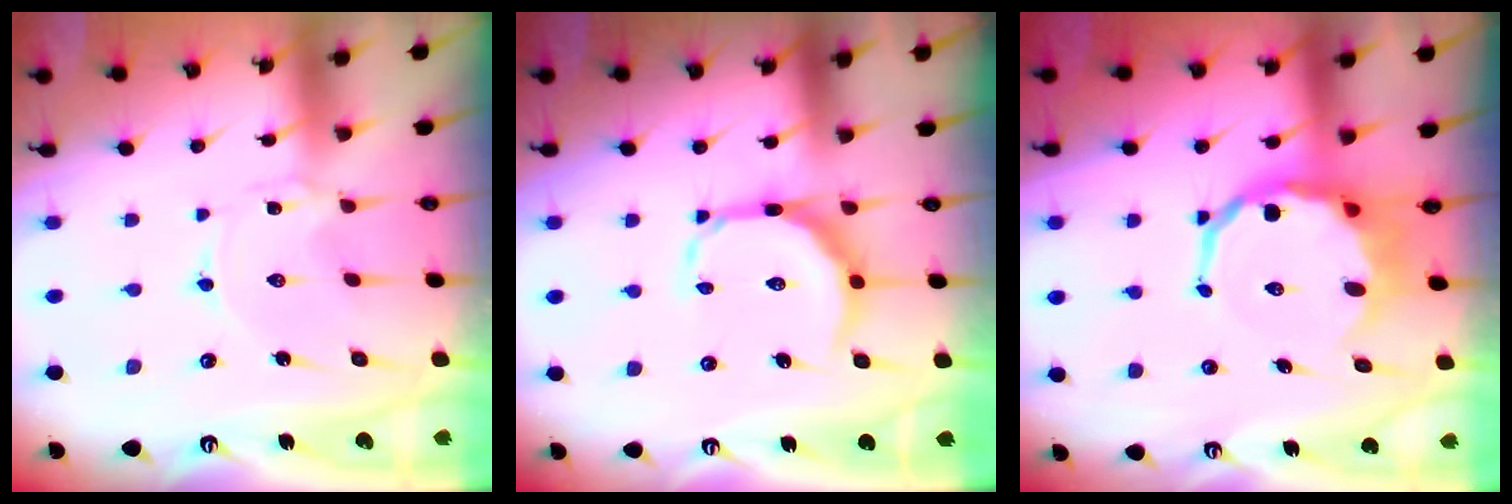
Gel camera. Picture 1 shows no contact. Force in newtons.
{"total": 11.0, "press": 11.0, "slide": 0.6}
{"total": 9.0, "press": 8.6, "slide": 2.4}